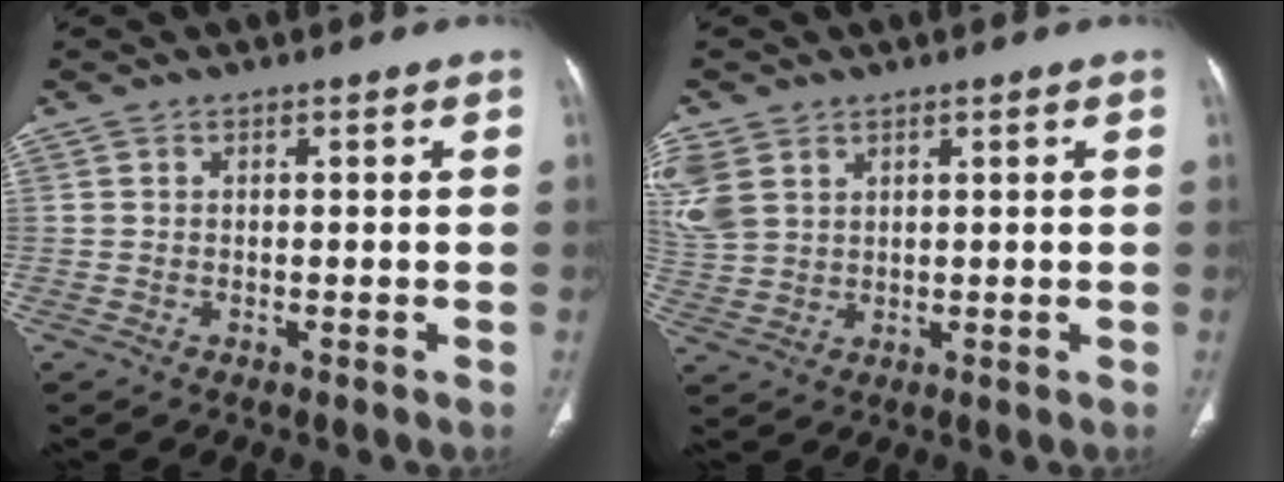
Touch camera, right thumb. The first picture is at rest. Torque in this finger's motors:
{"motor_torque": [-0.60, 0.76, 0.23, 0.51, 0.09]}